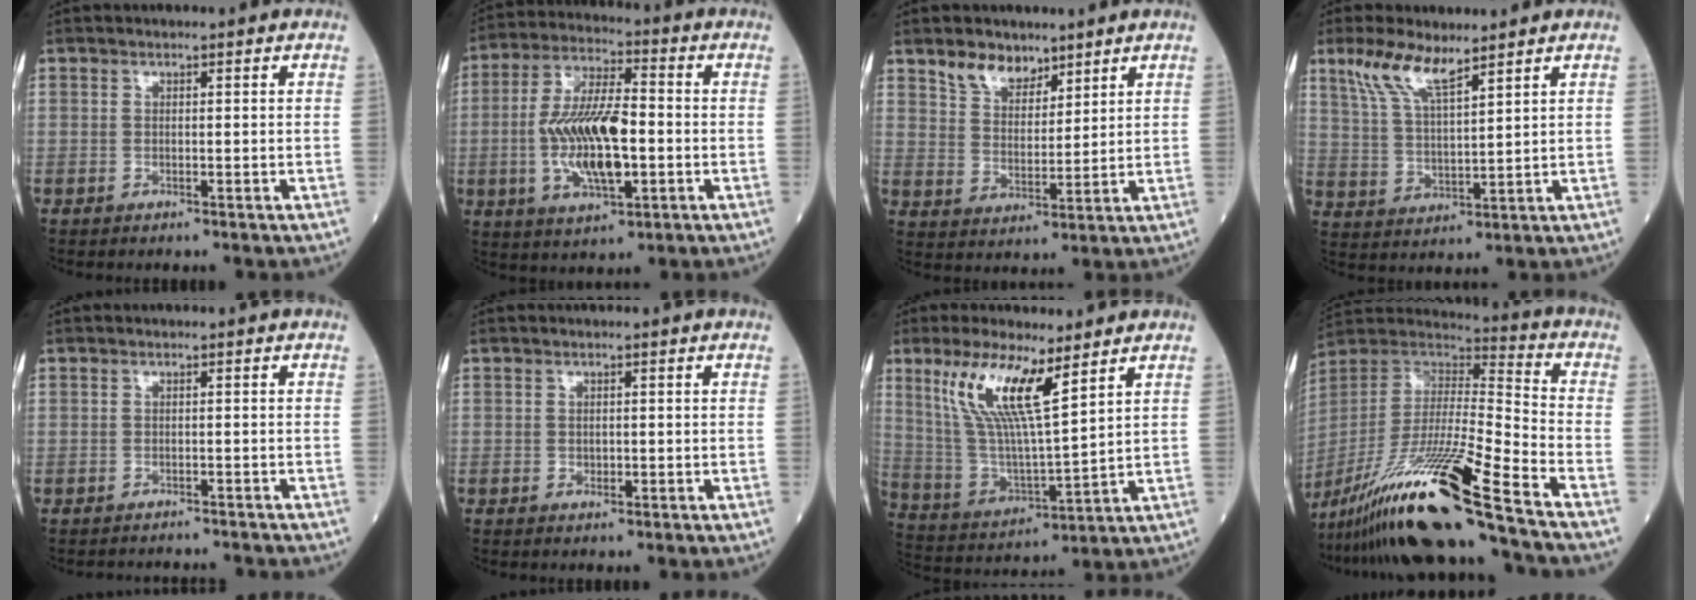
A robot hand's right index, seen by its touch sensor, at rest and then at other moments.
{"total": 12.9, "force": [-1.7, 3.7, 12.2], "torque": [-0.242, 0.003, -0.026]}
{"total": 5.9, "force": [4.6, 3.1, 2.2], "torque": [-0.042, 0.002, 0.094]}
{"total": 7.7, "force": [5.5, 1.3, 5.3], "torque": [-0.119, 0.005, 0.115]}
{"total": 4.7, "force": [-4.6, 0.6, 0.2], "torque": [0.004, 0.001, -0.055]}
{"total": 0.8, "force": [-0.2, 0.5, 0.6], "torque": [-0.012, 0.000, 0.001]}
{"total": 13.1, "force": [7.0, 2.0, 10.8], "torque": [-0.232, 0.002, 0.142]}
{"total": 25.8, "force": [-19.0, -1.2, 17.3], "torque": [-0.330, -0.050, -0.352]}